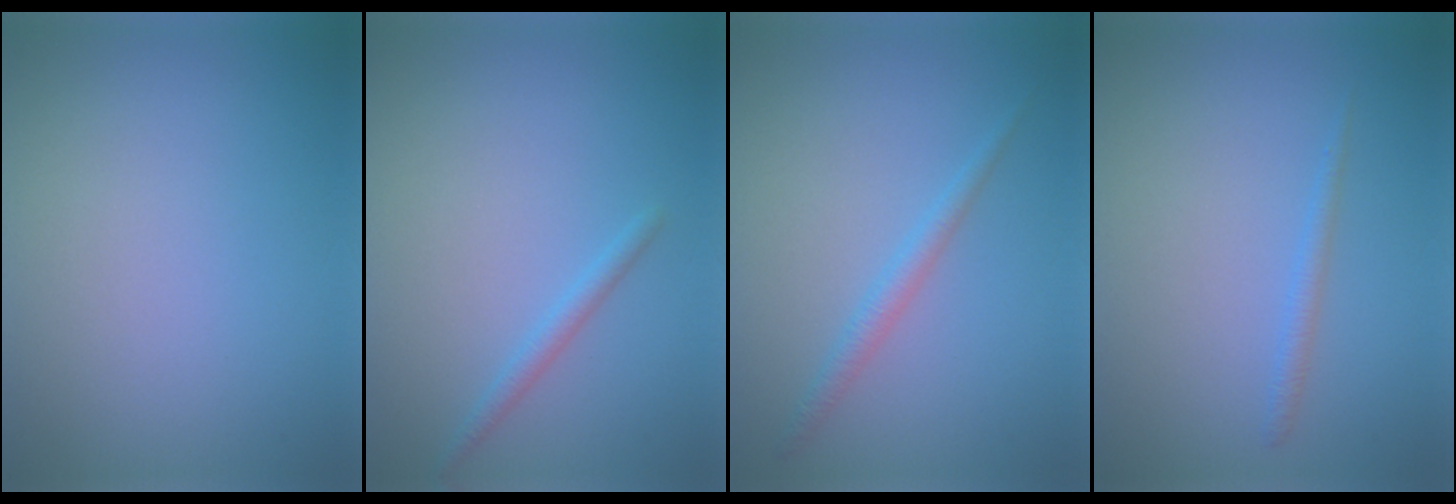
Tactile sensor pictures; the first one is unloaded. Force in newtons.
{"total": 1.3, "press": 1.2, "slide": 0.1}
{"total": 1.5, "press": 1.5, "slide": 0.1}
{"total": 1.0, "press": 1.0, "slide": 0.1}